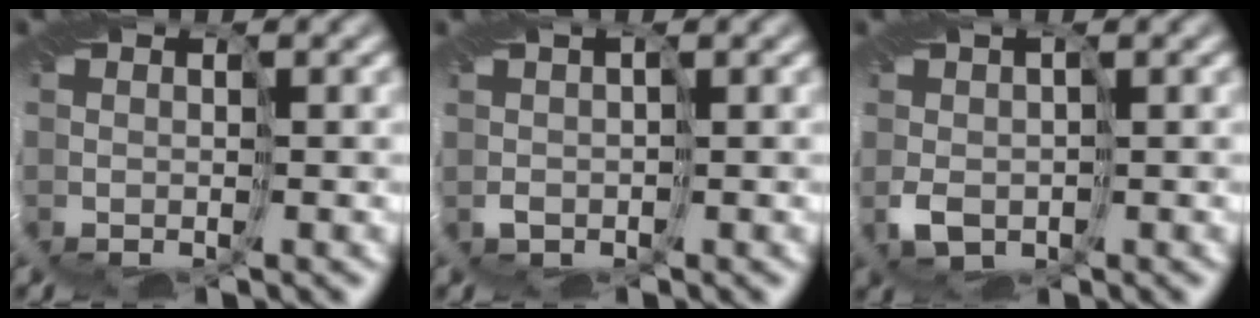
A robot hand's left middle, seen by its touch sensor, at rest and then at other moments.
{"total": 1.7, "force": [0.3, 1.2, 1.2], "torque": [-0.027, 0.013, 0.015]}
{"total": 2.8, "force": [-0.2, 2.0, 2.0], "torque": [-0.043, 0.004, 0.005]}